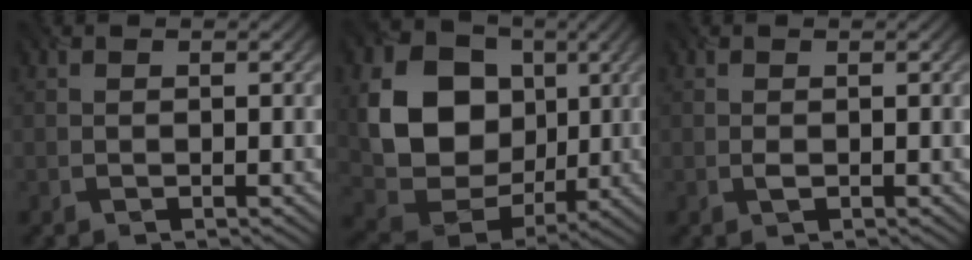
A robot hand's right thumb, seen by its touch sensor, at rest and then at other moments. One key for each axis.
{"total": 13.7, "fx": 2.4, "fy": 11.0, "fz": 7.7, "tx": -0.172, "ty": 0.000, "tz": 0.040}
{"total": 0.5, "fx": -0.1, "fy": 0.2, "fz": 0.5, "tx": -0.014, "ty": -0.001, "tz": -0.002}